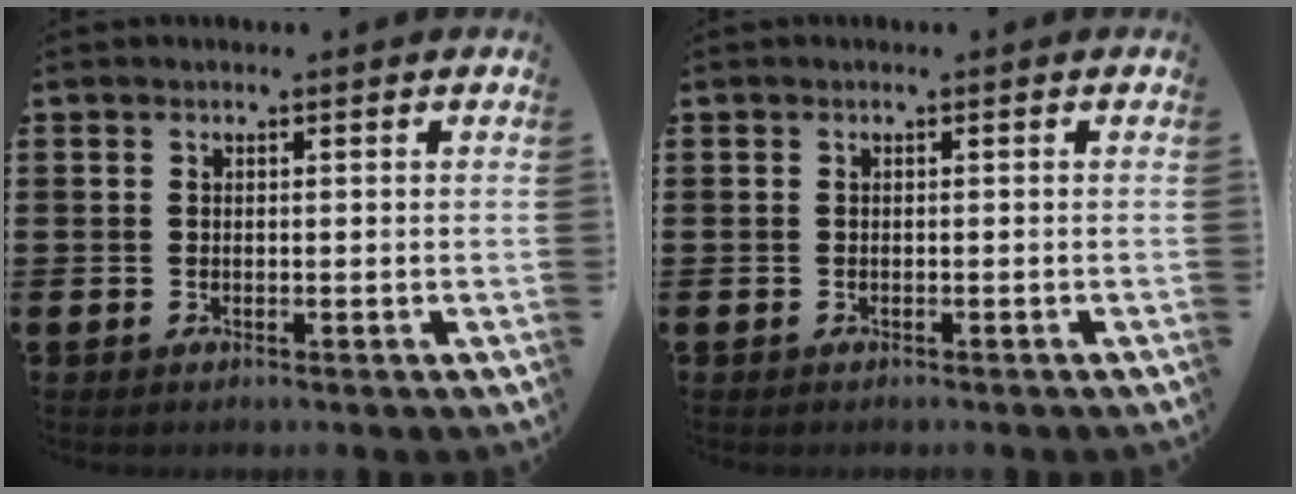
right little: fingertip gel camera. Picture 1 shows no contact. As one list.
[{"total": 0.0}]